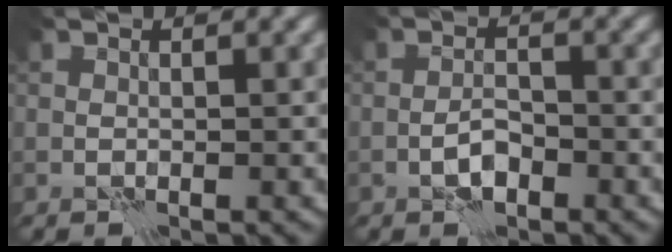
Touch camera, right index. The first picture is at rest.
{"total": 2.1, "force": [-1.3, 1.0, 1.4], "torque": [-0.023, 0.007, -0.026]}